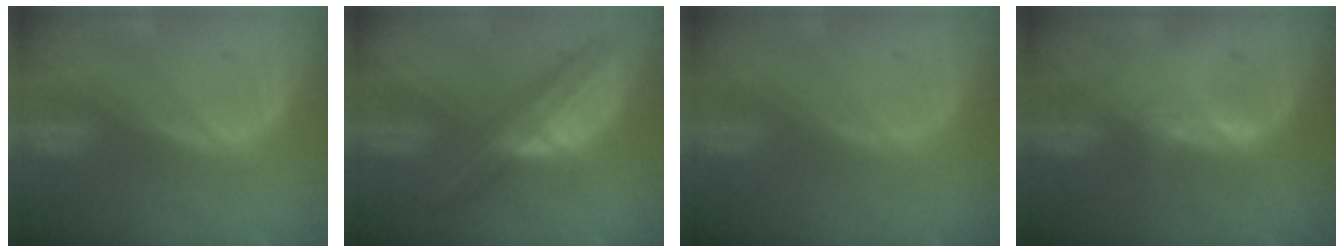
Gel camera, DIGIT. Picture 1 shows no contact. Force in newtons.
{"total": 8.0, "press": 6.7, "slide": 4.3}
{"total": 0.0}
{"total": 1.3, "press": 1.2, "slide": 0.5}